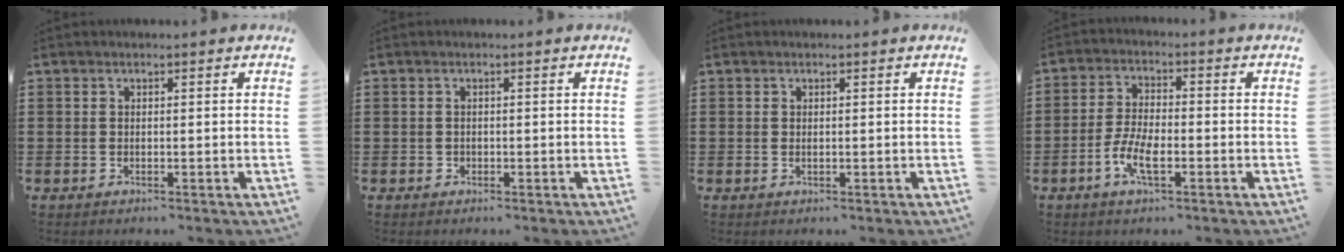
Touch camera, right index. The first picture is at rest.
{"total": 0.5, "force": [-0.2, 0.5, 0.1], "torque": [-0.004, 0.003, -0.004]}
{"total": 0.0}
{"total": 5.7, "force": [-2.3, 2.1, 4.8], "torque": [-0.112, -0.007, -0.049]}